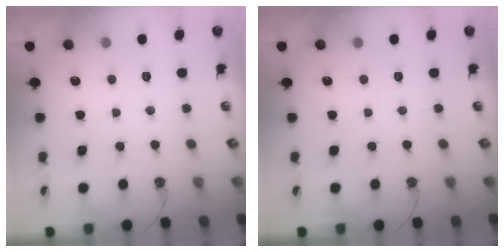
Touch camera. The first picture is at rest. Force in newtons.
{"total": 0.0}